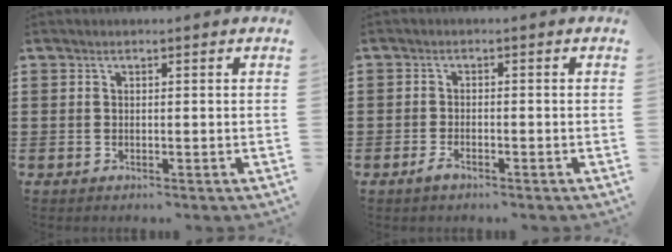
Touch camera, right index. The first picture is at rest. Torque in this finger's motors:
{"motor_torque": [-0.58, 1.55, 0.00, -0.01]}